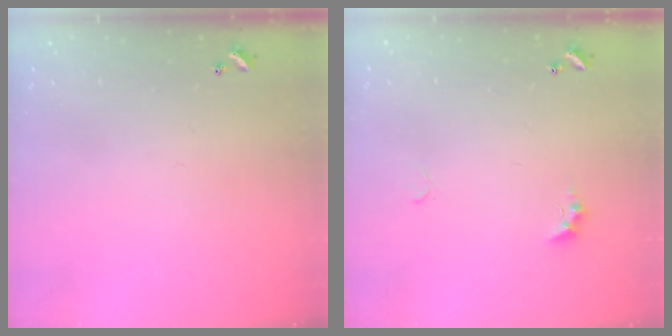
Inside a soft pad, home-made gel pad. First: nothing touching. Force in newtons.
{"total": 2.3, "press": 2.2, "slide": 0.7}